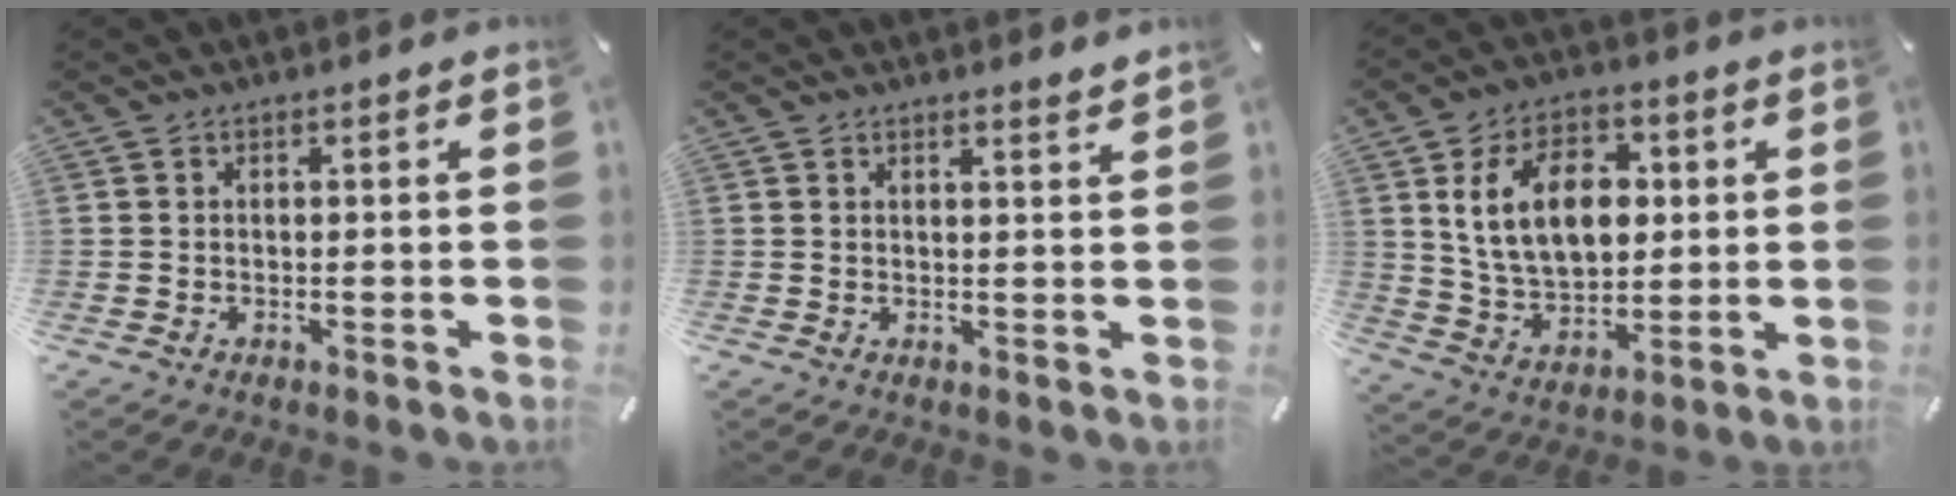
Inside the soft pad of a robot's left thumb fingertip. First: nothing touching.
{"total": 2.0, "force": [1.9, -0.3, 0.5], "torque": [-0.013, -0.012, 0.034]}
{"total": 15.2, "force": [3.1, 10.3, 10.7], "torque": [-0.207, 0.009, 0.051]}